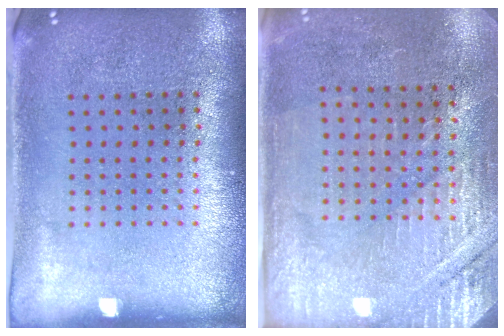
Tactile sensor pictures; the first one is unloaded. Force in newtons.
{"total": 2.9, "press": 2.8, "slide": 0.7}